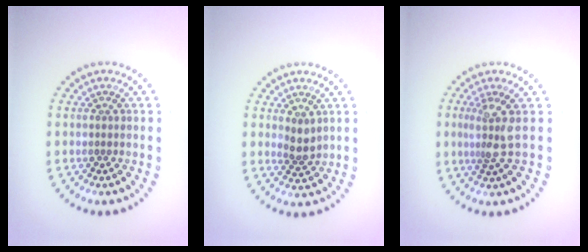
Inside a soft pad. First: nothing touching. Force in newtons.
{"total": 1.6, "press": 1.5, "slide": 0.8}
{"total": 2.6, "press": 1.8, "slide": 1.8}